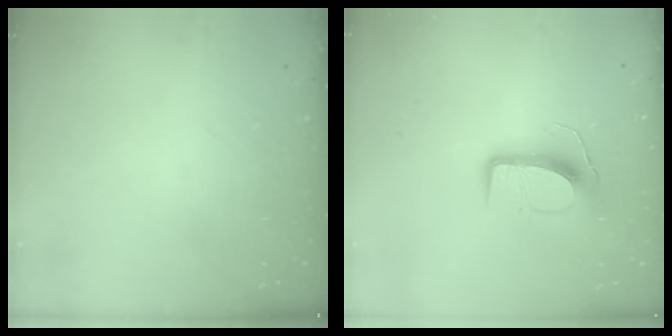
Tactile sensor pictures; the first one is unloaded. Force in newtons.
{"total": 10.7, "press": 10.7, "slide": 0.4}